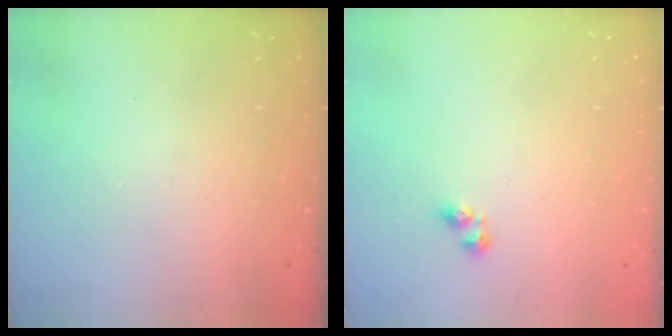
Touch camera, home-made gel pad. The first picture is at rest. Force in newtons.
{"total": 2.8, "press": 2.8, "slide": 0.3}